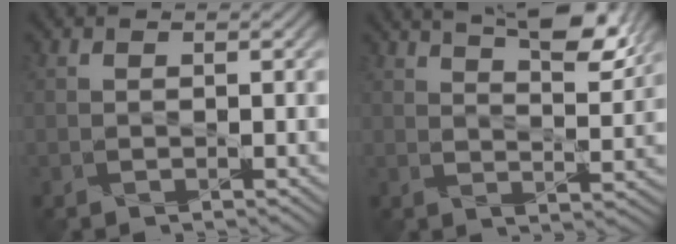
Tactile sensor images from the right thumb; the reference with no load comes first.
{"total": 10.0, "force": [7.0, 2.6, 6.5], "torque": [-0.087, 0.002, 0.099]}